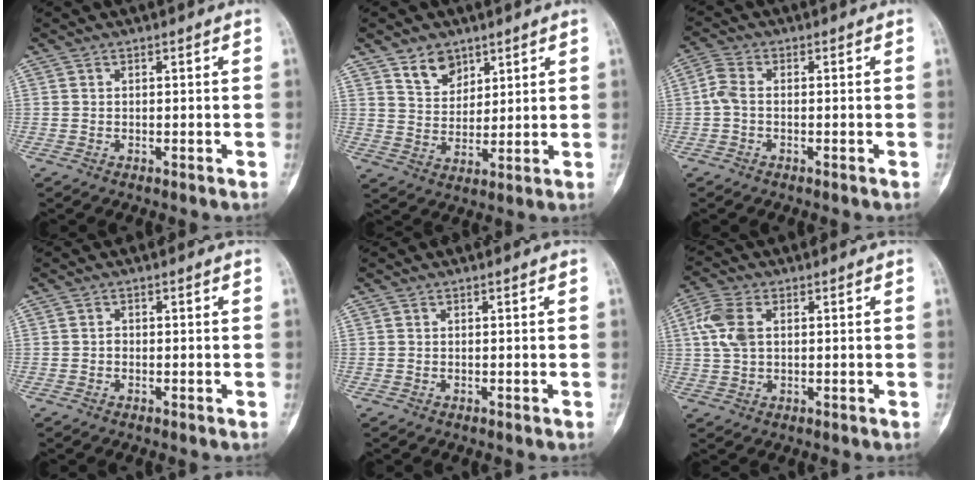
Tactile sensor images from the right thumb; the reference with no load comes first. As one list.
[{"total": 6.5, "force": [4.3, 4.2, 2.3], "torque": [-0.015, -0.033, 0.085]}, {"total": 3.0, "force": [-0.6, 1.8, 2.4], "torque": [-0.059, 0.006, -0.024]}, {"total": 0.7, "force": [-0.3, 0.5, 0.3], "torque": [-0.001, 0.004, -0.010]}, {"total": 0.0}, {"total": 6.5, "force": [1.2, 3.9, 5.0], "torque": [-0.124, 0.011, 0.019]}]